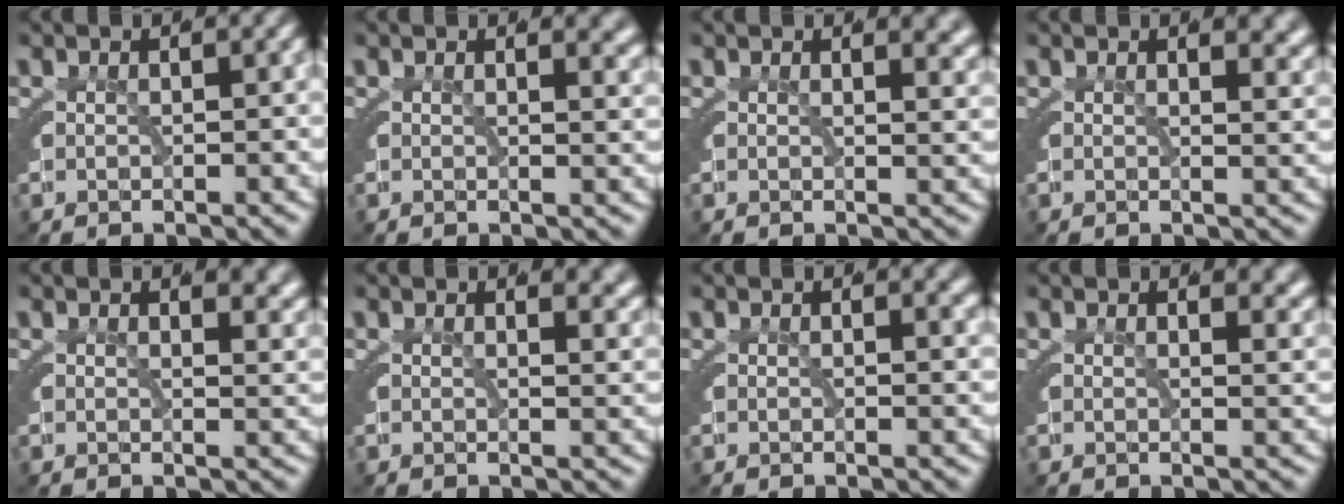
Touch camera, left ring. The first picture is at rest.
{"total": 1.7, "force": [1.2, 0.6, 1.0], "torque": [-0.013, -0.003, 0.014]}
{"total": 2.2, "force": [1.6, 0.7, 1.3], "torque": [-0.013, -0.001, 0.019]}
{"total": 2.2, "force": [1.6, 0.8, 1.3], "torque": [-0.014, -0.002, 0.020]}
{"total": 2.5, "force": [1.9, 0.9, 1.5], "torque": [-0.015, -0.003, 0.024]}
{"total": 2.1, "force": [1.6, 0.7, 1.1], "torque": [-0.013, -0.003, 0.021]}
{"total": 0.8, "force": [0.6, 0.2, 0.5], "torque": [-0.009, -0.002, 0.006]}
{"total": 2.1, "force": [1.6, 0.7, 1.1], "torque": [-0.013, -0.003, 0.020]}